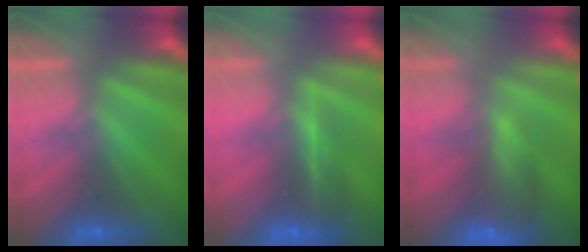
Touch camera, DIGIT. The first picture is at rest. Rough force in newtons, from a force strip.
{"total": 1.6}
{"total": 7.1}